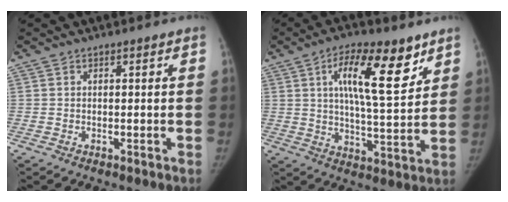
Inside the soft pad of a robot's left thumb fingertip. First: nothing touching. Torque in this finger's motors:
{"motor_torque": [0.20, 0.31, 1.63, -0.22, 0.39]}